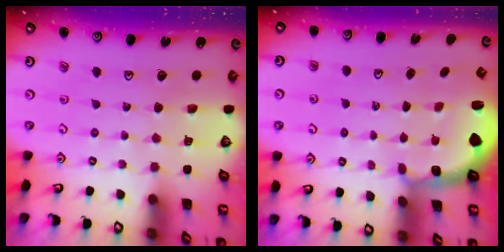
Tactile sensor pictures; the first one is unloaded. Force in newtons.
{"total": 2.2, "press": 1.5, "slide": 1.6}